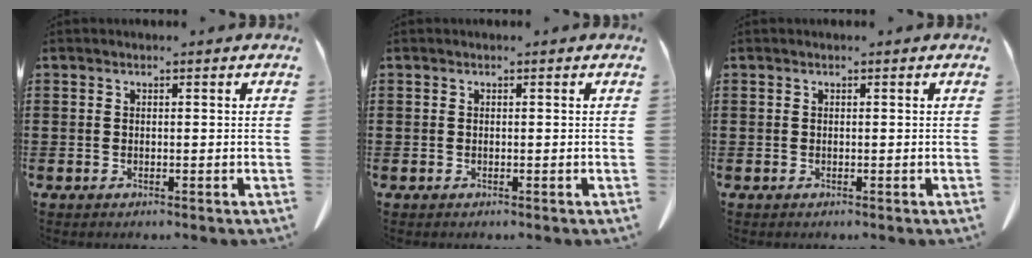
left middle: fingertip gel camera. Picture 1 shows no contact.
{"total": 0.0}
{"total": 0.0}